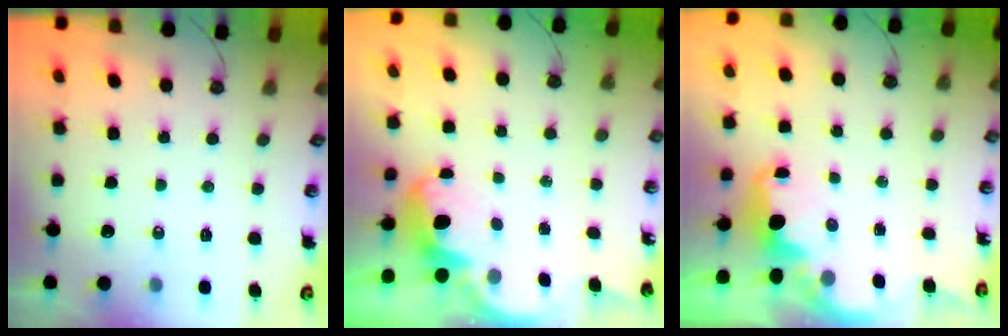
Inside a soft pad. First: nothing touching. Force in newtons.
{"total": 2.5, "press": 2.5, "slide": 0.6}
{"total": 3.0, "press": 2.9, "slide": 0.6}